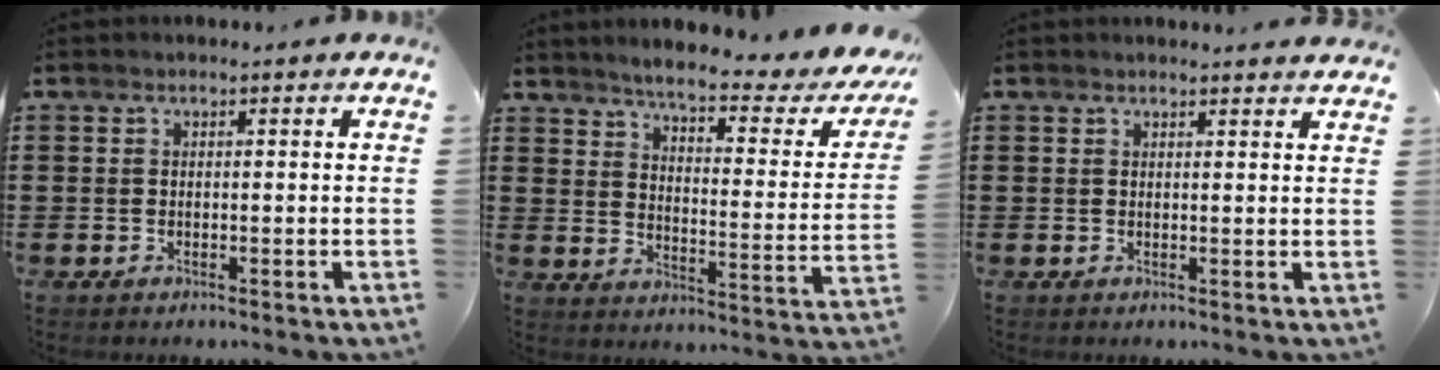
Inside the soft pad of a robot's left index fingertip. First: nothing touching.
{"total": 5.0, "force": [4.2, -0.1, 2.8], "torque": [-0.068, -0.033, 0.061]}
{"total": 1.4, "force": [1.4, 0.0, 0.2], "torque": [-0.006, 0.001, 0.027]}